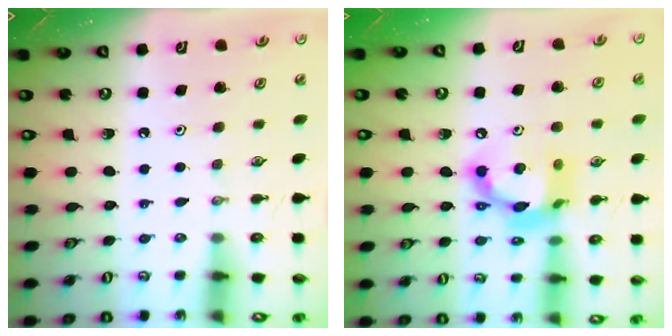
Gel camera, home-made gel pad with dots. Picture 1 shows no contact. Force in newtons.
{"total": 14.0, "press": 13.9, "slide": 1.3}